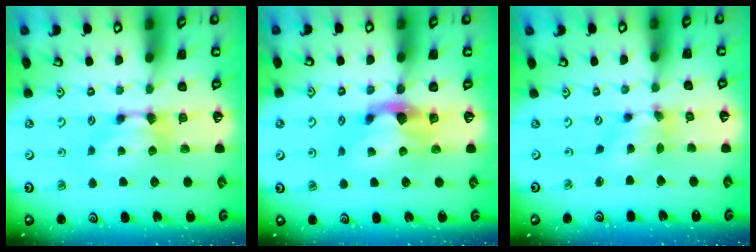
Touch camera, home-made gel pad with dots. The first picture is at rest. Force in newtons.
{"total": 2.9, "press": 2.6, "slide": 1.4}
{"total": 4.0, "press": 3.6, "slide": 1.6}